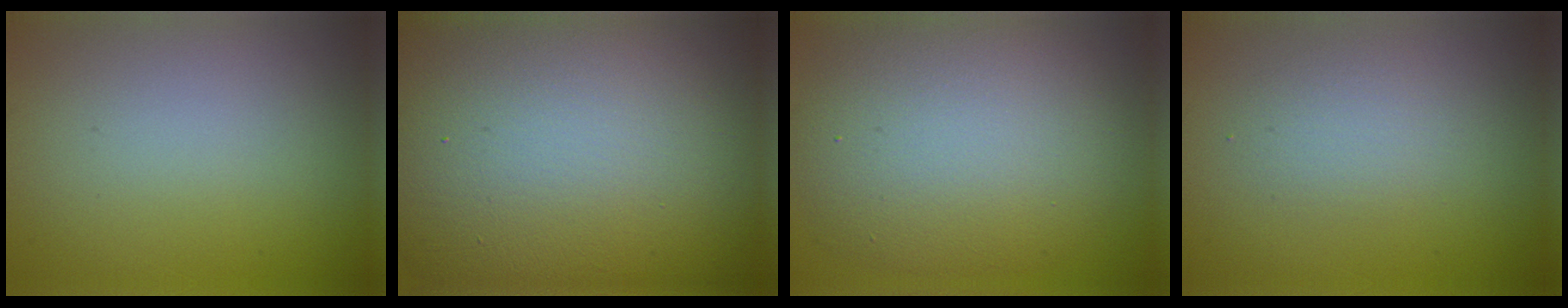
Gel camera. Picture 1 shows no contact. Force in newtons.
{"total": 23.9, "press": 23.9, "slide": 1.7}
{"total": 9.8, "press": 9.8, "slide": 0.9}
{"total": 1.7, "press": 1.7, "slide": 0.2}